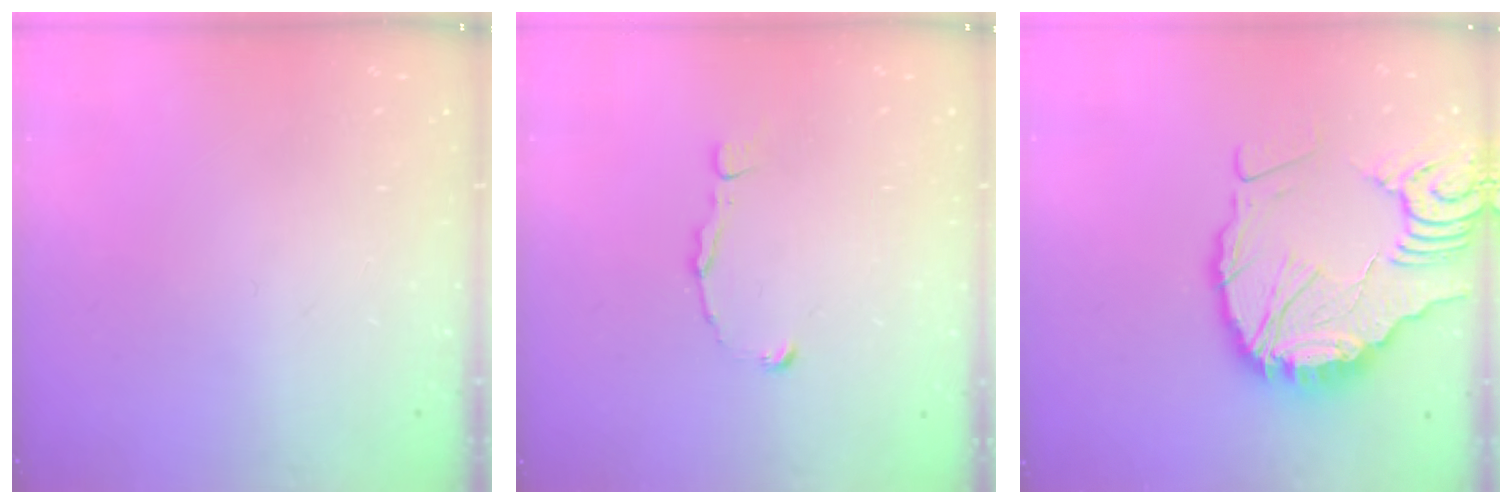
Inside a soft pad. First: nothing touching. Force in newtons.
{"total": 1.5, "press": 1.5, "slide": 0.1}
{"total": 15.8, "press": 15.7, "slide": 2.0}